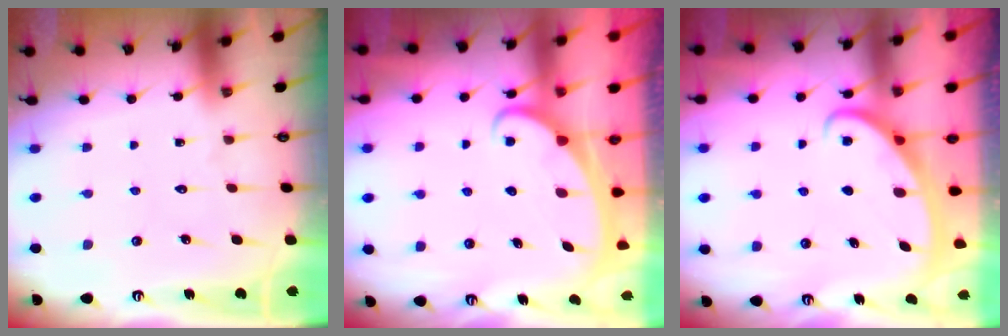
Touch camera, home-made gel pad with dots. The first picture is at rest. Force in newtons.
{"total": 2.4, "press": 2.4, "slide": 0.3}
{"total": 2.5, "press": 2.5, "slide": 0.4}